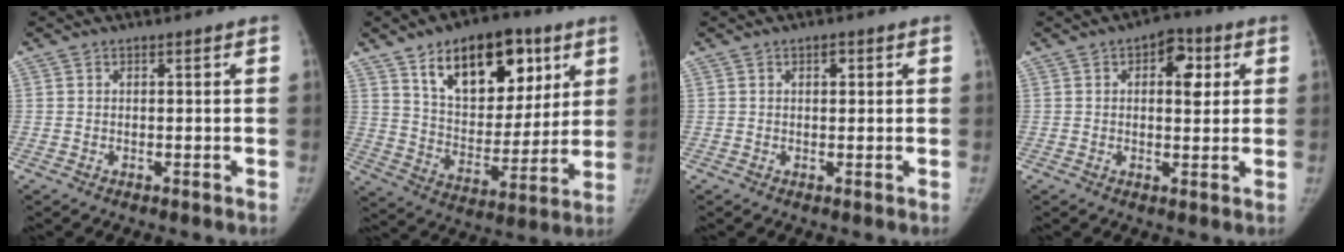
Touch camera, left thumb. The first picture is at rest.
{"total": 21.9, "force": [11.2, 12.4, 14.1], "torque": [-0.165, -0.039, 0.185]}
{"total": 1.7, "force": [0.8, 1.0, 1.2], "torque": [-0.012, -0.001, 0.011]}
{"total": 7.1, "force": [2.3, 4.0, 5.4], "torque": [-0.040, -0.001, 0.025]}